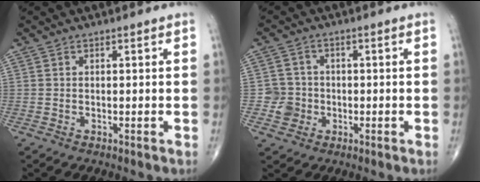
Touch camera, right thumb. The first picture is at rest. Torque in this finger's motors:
{"motor_torque": [0.06, -0.16, 0.09, 0.06, 0.03]}